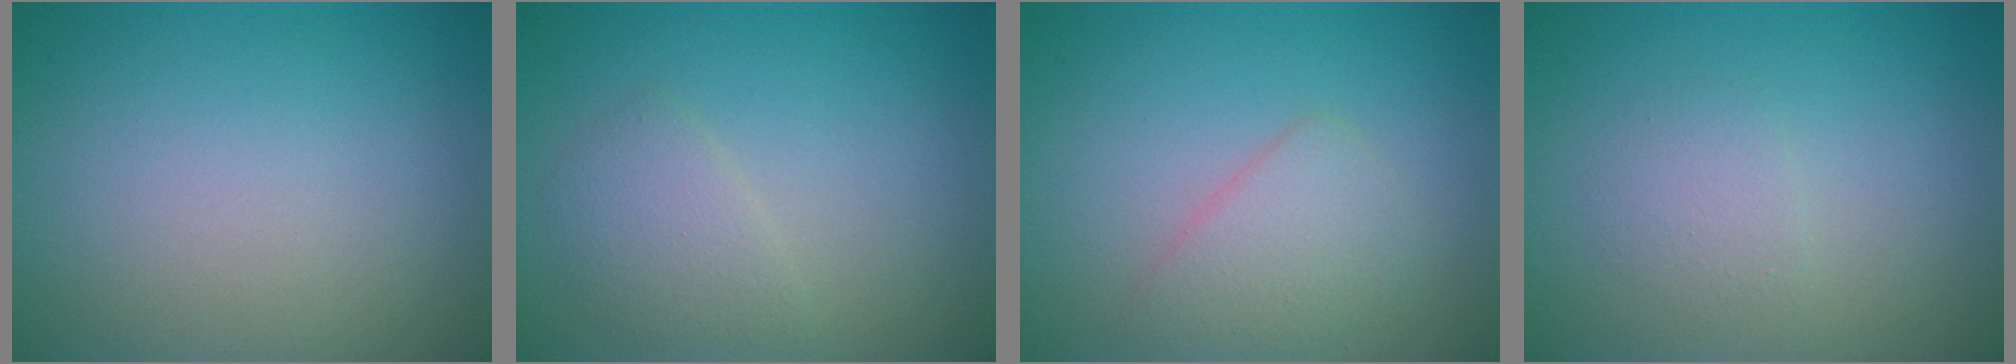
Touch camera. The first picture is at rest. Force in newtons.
{"total": 2.2, "press": 2.2, "slide": 0.0}
{"total": 2.4, "press": 2.4, "slide": 0.2}
{"total": 1.4, "press": 1.4, "slide": 0.0}